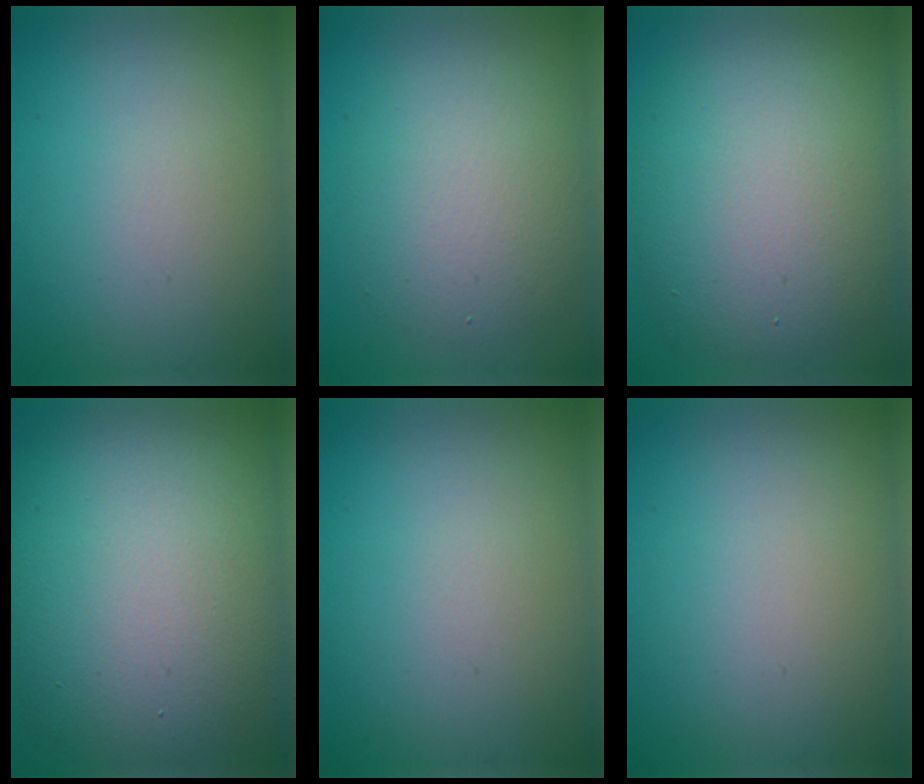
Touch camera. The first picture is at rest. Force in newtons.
{"total": 5.0, "press": 5.0, "slide": 0.3}
{"total": 9.7, "press": 9.6, "slide": 0.7}
{"total": 15.2, "press": 15.2, "slide": 0.5}
{"total": 0.0}
{"total": 0.0}